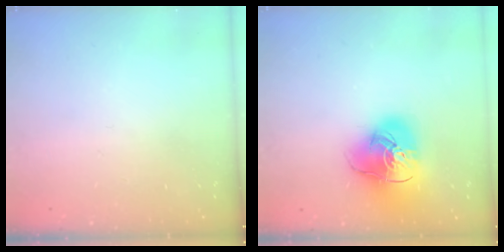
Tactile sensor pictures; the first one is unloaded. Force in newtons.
{"total": 19.5, "press": 19.4, "slide": 2.3}